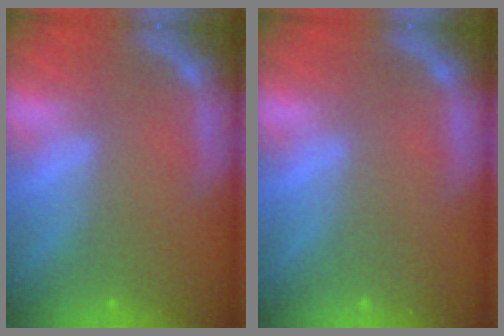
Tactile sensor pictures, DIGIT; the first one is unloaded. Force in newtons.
{"total": 0.0}